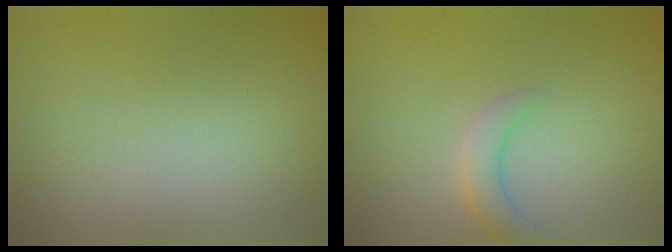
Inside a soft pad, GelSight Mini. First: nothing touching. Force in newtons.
{"total": 2.3, "press": 2.2, "slide": 0.1}